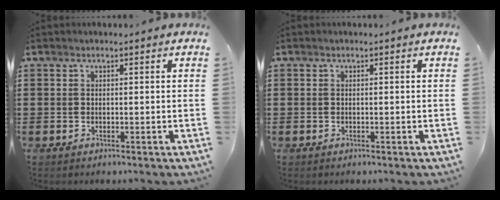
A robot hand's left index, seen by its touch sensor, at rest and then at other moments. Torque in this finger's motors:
{"motor_torque": [-0.67, 0.82, -0.04, -0.01]}